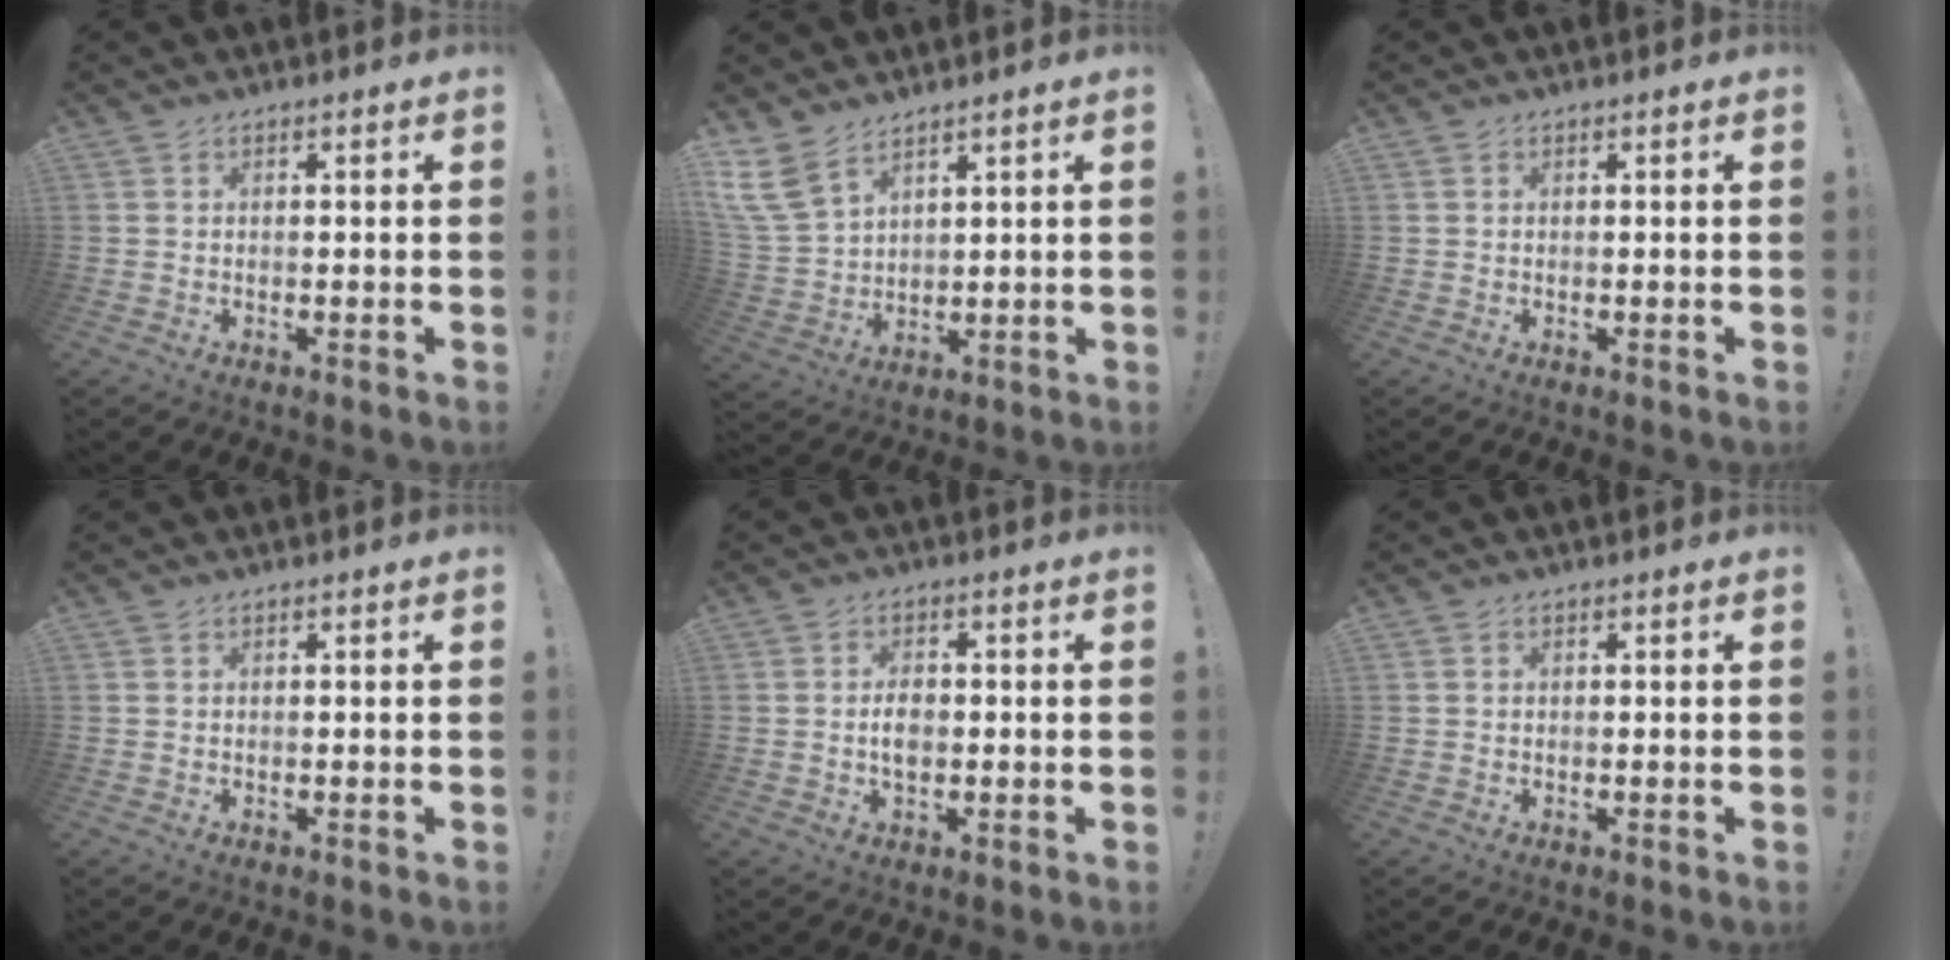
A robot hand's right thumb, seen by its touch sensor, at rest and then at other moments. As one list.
[{"total": 9.5, "force": [7.1, 4.5, 4.5], "torque": [-0.106, -0.036, 0.144]}, {"total": 0.0}, {"total": 0.0}, {"total": 4.1, "force": [-0.6, 2.5, 3.2], "torque": [-0.048, 0.000, -0.016]}, {"total": 0.0}]